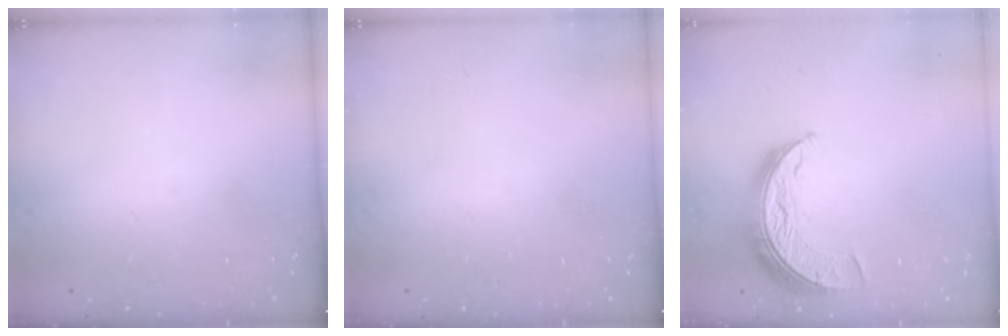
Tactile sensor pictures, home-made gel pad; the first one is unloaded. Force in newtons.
{"total": 0.0}
{"total": 9.5, "press": 9.5, "slide": 0.5}